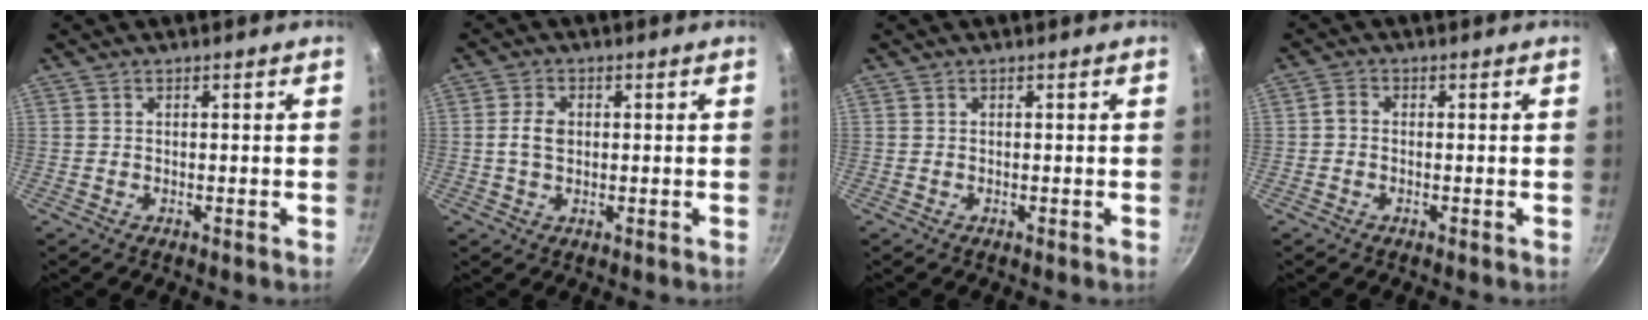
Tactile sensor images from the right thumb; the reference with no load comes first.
{"total": 4.1, "force": [0.3, 2.8, 3.0], "torque": [-0.053, 0.006, 0.002]}
{"total": 0.0}
{"total": 1.7, "force": [-0.3, 1.3, 1.0], "torque": [-0.022, 0.011, -0.010]}